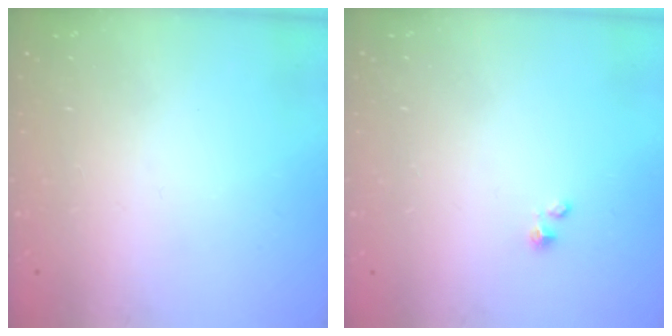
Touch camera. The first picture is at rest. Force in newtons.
{"total": 1.5, "press": 1.5, "slide": 0.0}